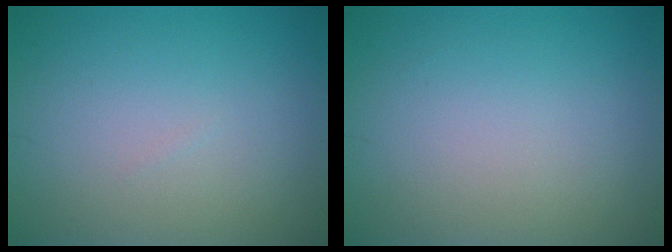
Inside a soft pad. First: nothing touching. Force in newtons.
{"total": 0.0}